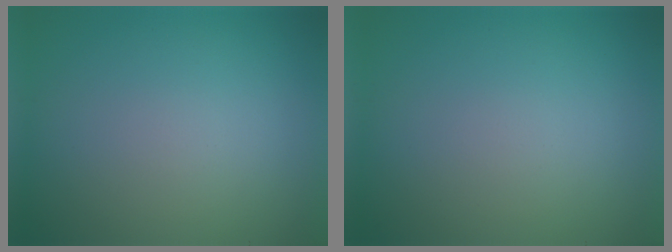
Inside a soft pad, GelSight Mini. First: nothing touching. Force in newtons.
{"total": 0.0}